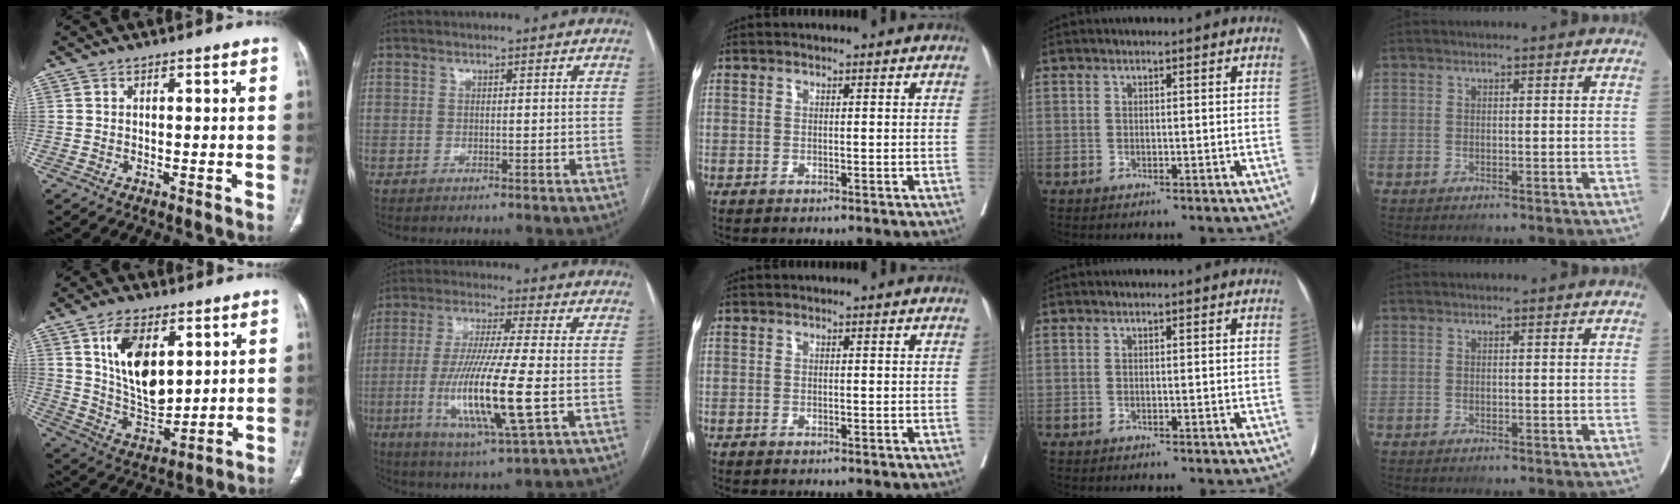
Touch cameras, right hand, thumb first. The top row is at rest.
{"thumb": {"total": 14.7, "force": [5.2, 8.1, 11.1], "torque": [-0.172, -0.029, 0.110]}, "index": {"total": 15.6, "force": [-3.2, 0.7, 15.3], "torque": [-0.307, -0.025, -0.061]}}